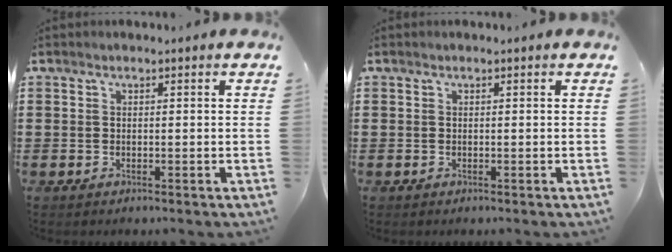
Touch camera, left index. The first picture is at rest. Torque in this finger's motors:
{"motor_torque": [-0.02, -0.02, 0.06, 0.00]}